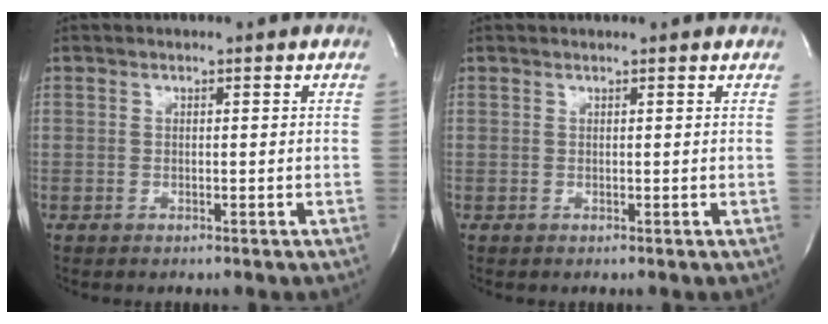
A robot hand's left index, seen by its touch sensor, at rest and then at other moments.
{"total": 1.6, "force": [1.5, 0.1, 0.3], "torque": [-0.012, 0.012, 0.016]}